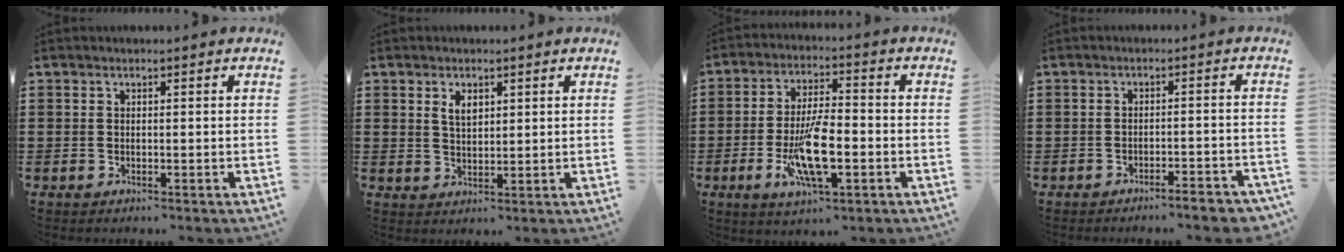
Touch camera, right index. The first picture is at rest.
{"total": 2.8, "force": [1.4, 1.6, 1.9], "torque": [-0.042, 0.006, 0.025]}
{"total": 11.1, "force": [-3.0, 3.7, 10.0], "torque": [-0.205, -0.012, -0.053]}
{"total": 3.3, "force": [-3.0, 0.0, 1.4], "torque": [-0.025, -0.005, -0.057]}